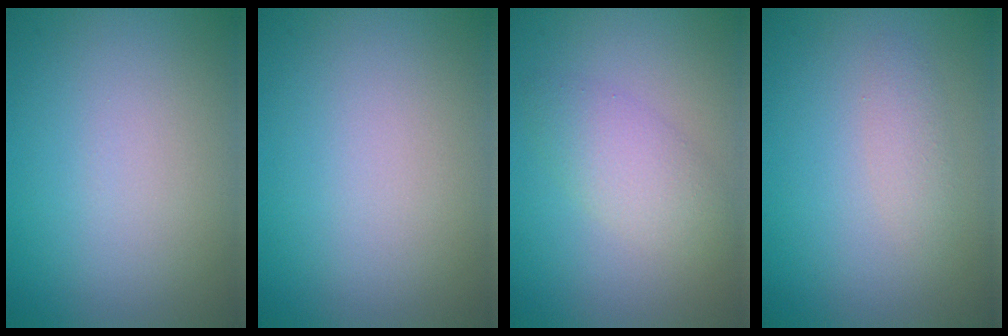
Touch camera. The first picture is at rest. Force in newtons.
{"total": 0.0}
{"total": 3.1, "press": 3.1, "slide": 0.0}
{"total": 1.3, "press": 1.3, "slide": 0.1}